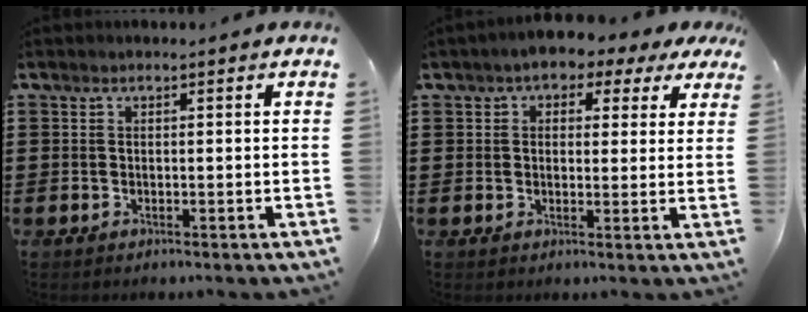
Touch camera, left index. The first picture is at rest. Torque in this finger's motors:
{"motor_torque": [2.14, 0.00, 0.88, 0.07]}